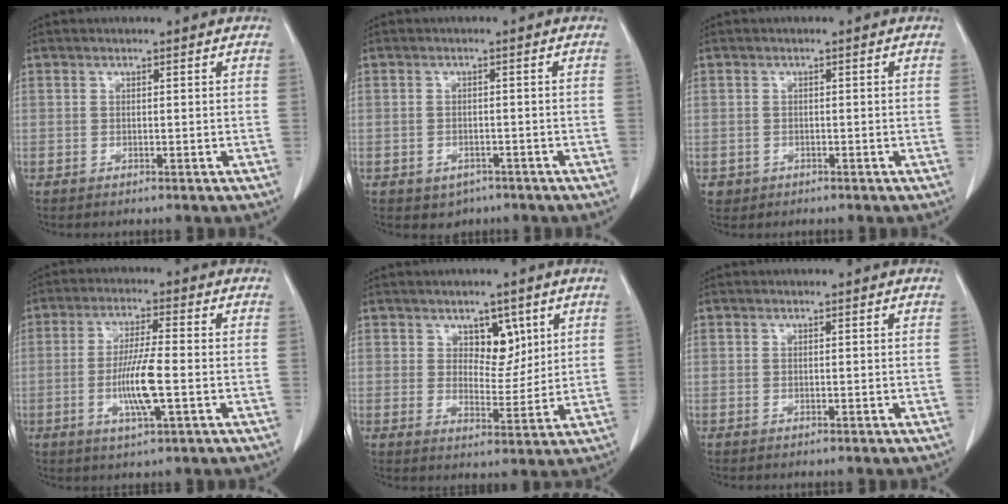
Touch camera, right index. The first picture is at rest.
{"total": 2.7, "force": [-1.6, 2.0, 0.8], "torque": [-0.010, 0.006, -0.012]}
{"total": 1.5, "force": [-0.5, 1.4, 0.0], "torque": [-0.003, 0.005, -0.006]}
{"total": 7.9, "force": [-1.8, 0.5, 7.7], "torque": [-0.149, -0.006, -0.035]}
{"total": 5.5, "force": [2.7, 3.2, 3.5], "torque": [-0.045, -0.001, 0.047]}
{"total": 0.0}